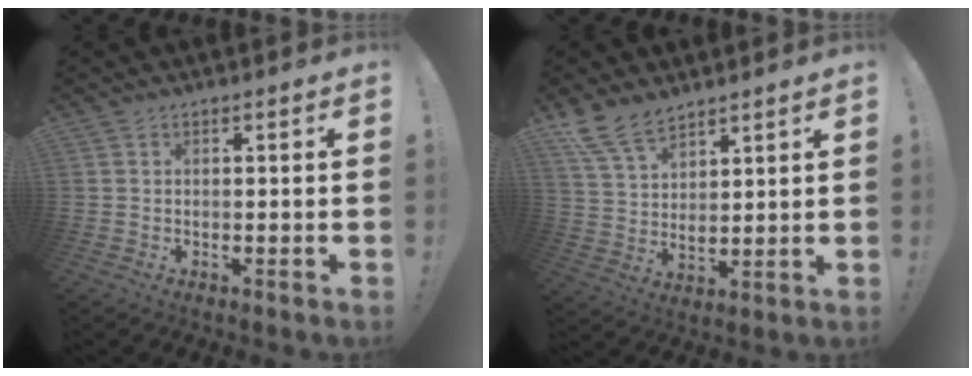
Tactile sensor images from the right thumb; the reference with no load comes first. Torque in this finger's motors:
{"motor_torque": [0.98, 1.05, 0.67, 0.45, 0.01]}